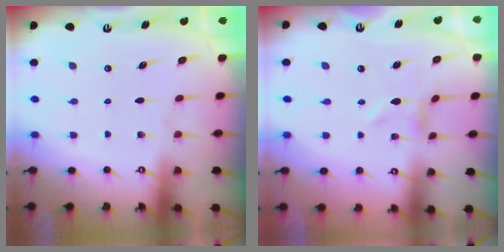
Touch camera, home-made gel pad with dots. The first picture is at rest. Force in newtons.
{"total": 0.0}